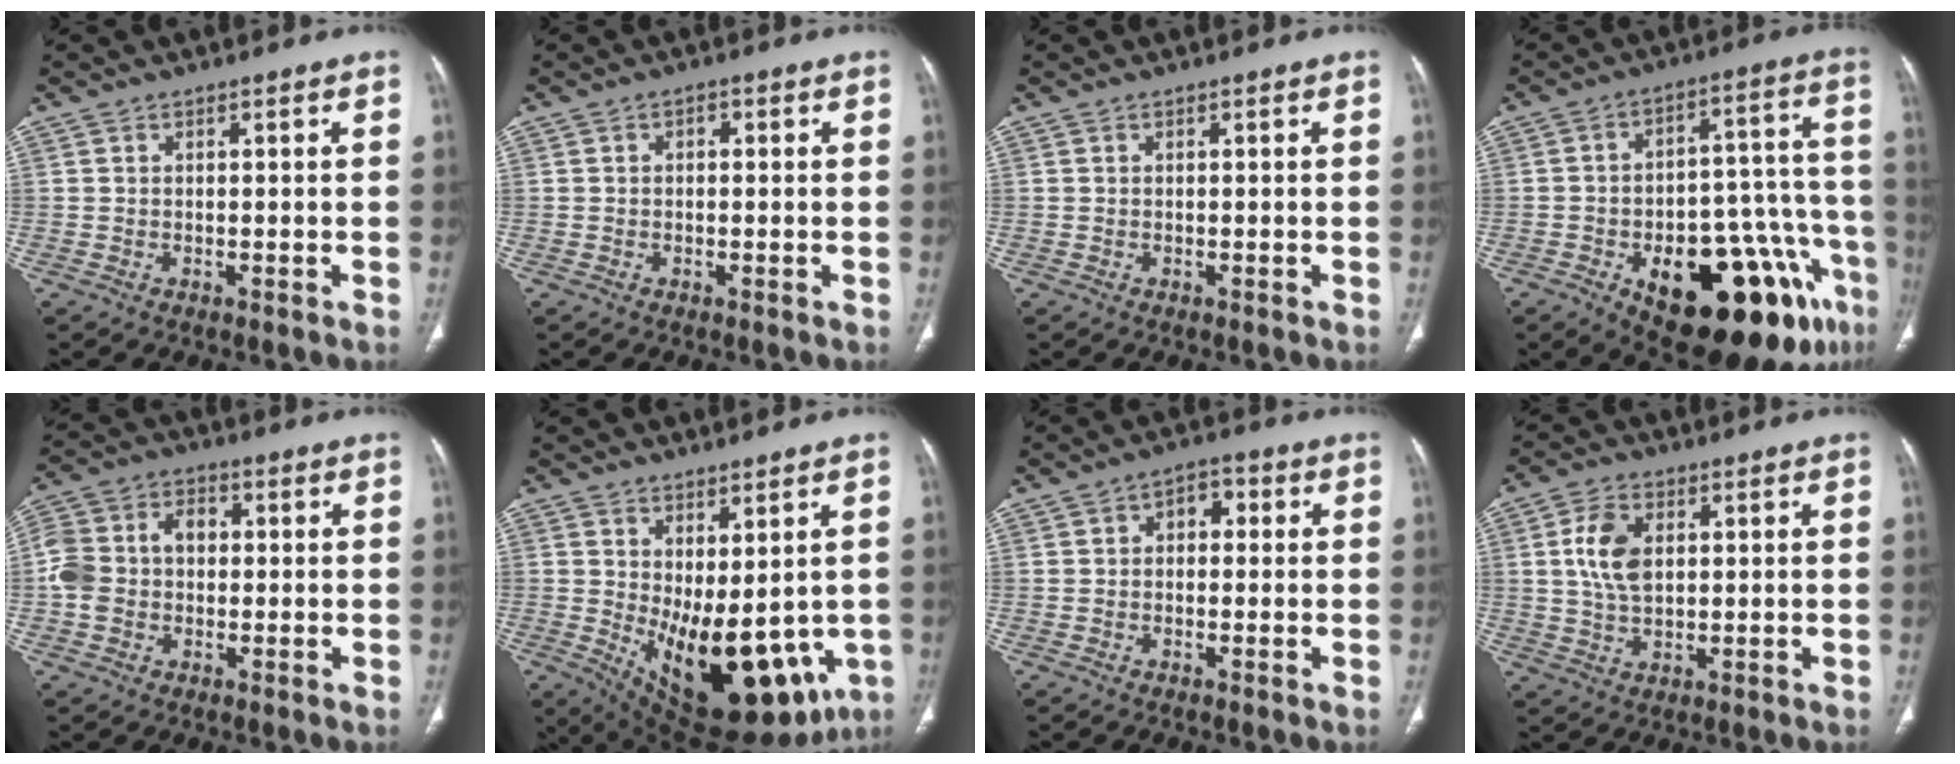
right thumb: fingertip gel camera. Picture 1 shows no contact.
{"total": 1.2, "force": [0.1, 0.9, 0.9], "torque": [-0.008, 0.005, -0.002]}
{"total": 0.0}
{"total": 27.2, "force": [-13.4, 11.5, 20.6], "torque": [-0.210, 0.079, -0.177]}
{"total": 9.5, "force": [-0.1, 7.4, 6.0], "torque": [-0.111, 0.036, -0.010]}
{"total": 19.4, "force": [-3.5, 9.5, 16.6], "torque": [-0.214, -0.022, -0.016]}
{"total": 4.1, "force": [0.5, 2.8, 2.9], "torque": [-0.022, 0.014, -0.002]}
{"total": 7.7, "force": [1.6, 4.7, 5.9], "torque": [-0.111, -0.002, 0.032]}